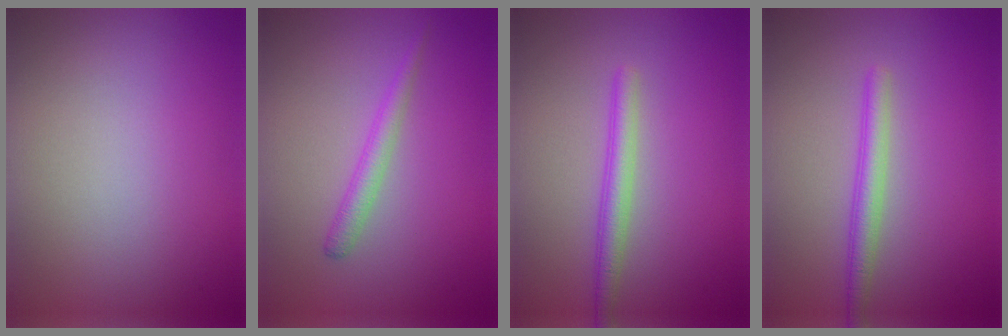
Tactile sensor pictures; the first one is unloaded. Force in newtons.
{"total": 1.8, "press": 1.8, "slide": 0.0}
{"total": 2.4, "press": 2.4, "slide": 0.1}
{"total": 2.4, "press": 2.4, "slide": 0.1}